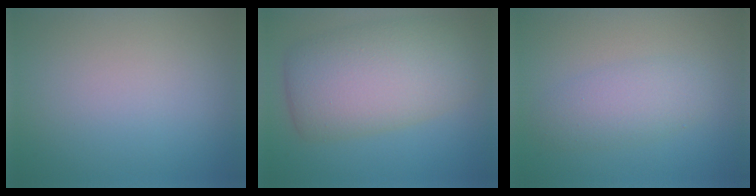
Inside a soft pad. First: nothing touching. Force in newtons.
{"total": 7.9, "press": 7.9, "slide": 0.4}
{"total": 3.1, "press": 3.1, "slide": 0.1}